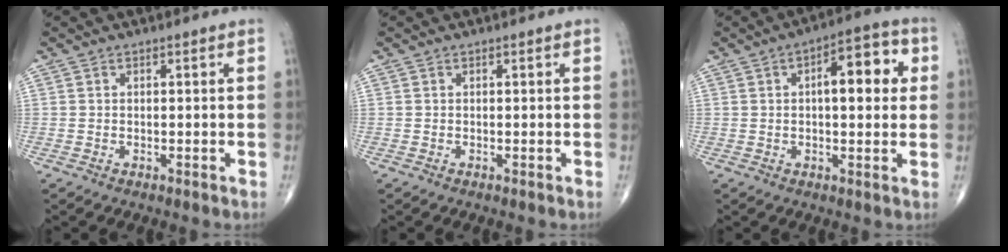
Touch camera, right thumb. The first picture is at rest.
{"total": 0.0}
{"total": 10.6, "force": [2.0, 4.5, 9.4], "torque": [-0.105, 0.017, 0.021]}